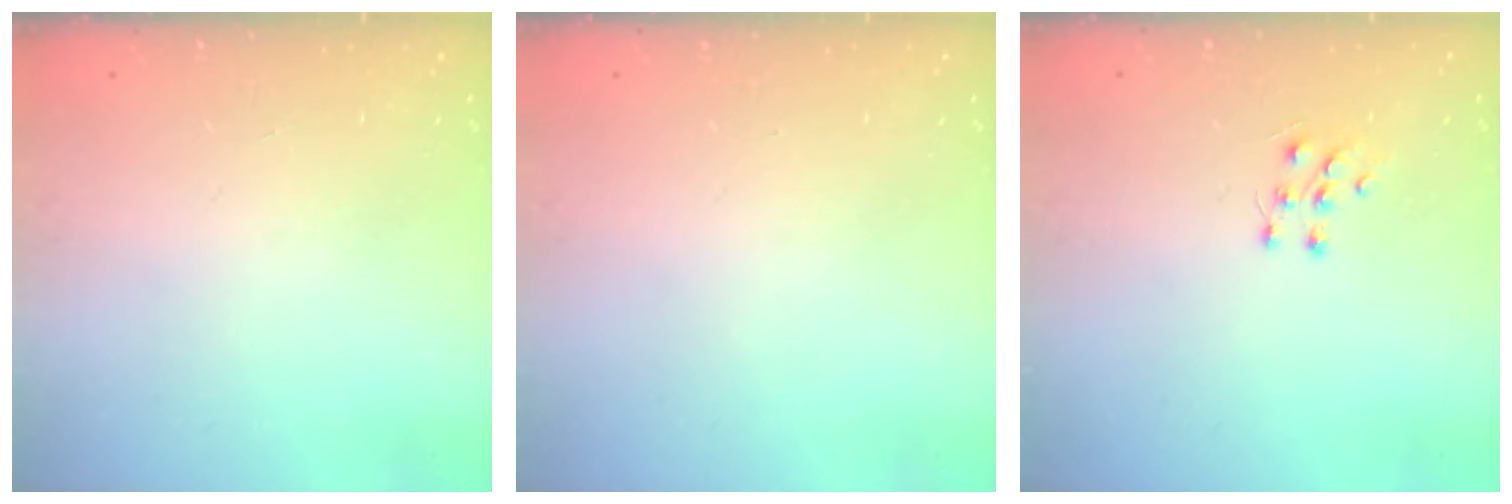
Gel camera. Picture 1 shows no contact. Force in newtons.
{"total": 0.0}
{"total": 5.6, "press": 5.5, "slide": 1.0}